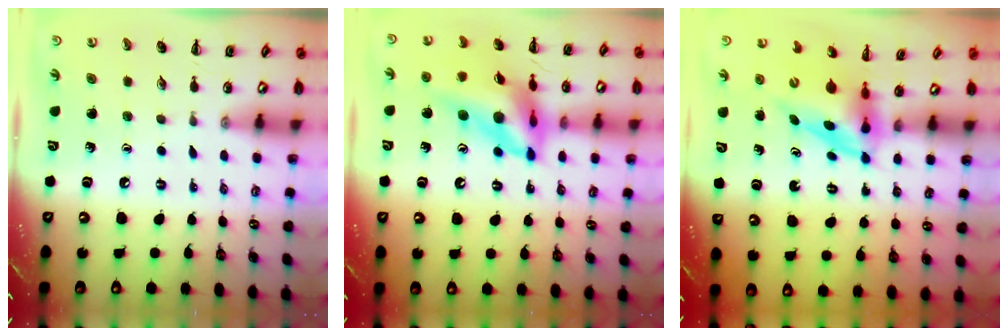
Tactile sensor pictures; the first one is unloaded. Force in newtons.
{"total": 16.6, "press": 15.9, "slide": 5.0}
{"total": 3.8, "press": 3.8, "slide": 0.7}